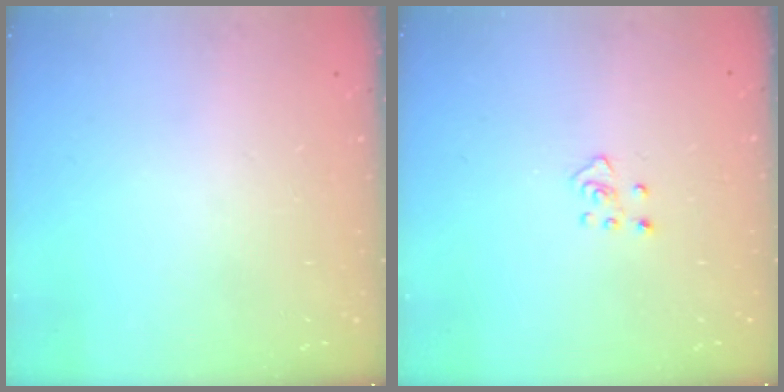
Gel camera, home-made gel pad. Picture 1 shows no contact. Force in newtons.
{"total": 3.5, "press": 3.4, "slide": 0.6}